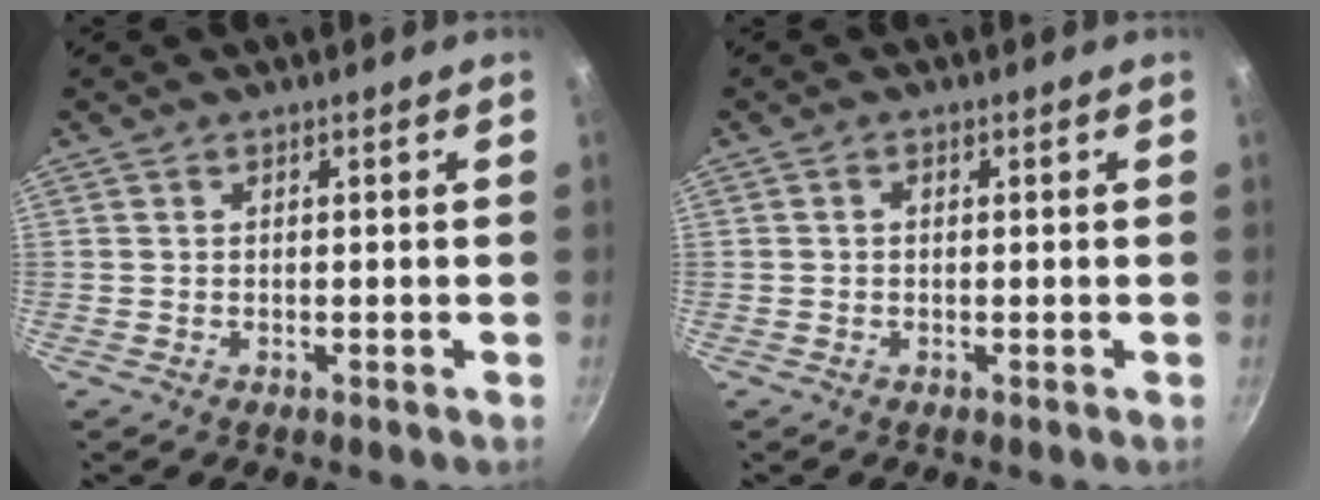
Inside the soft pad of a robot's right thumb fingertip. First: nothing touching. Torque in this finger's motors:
{"motor_torque": [-0.10, -0.02, 0.21, -0.18, 0.07]}